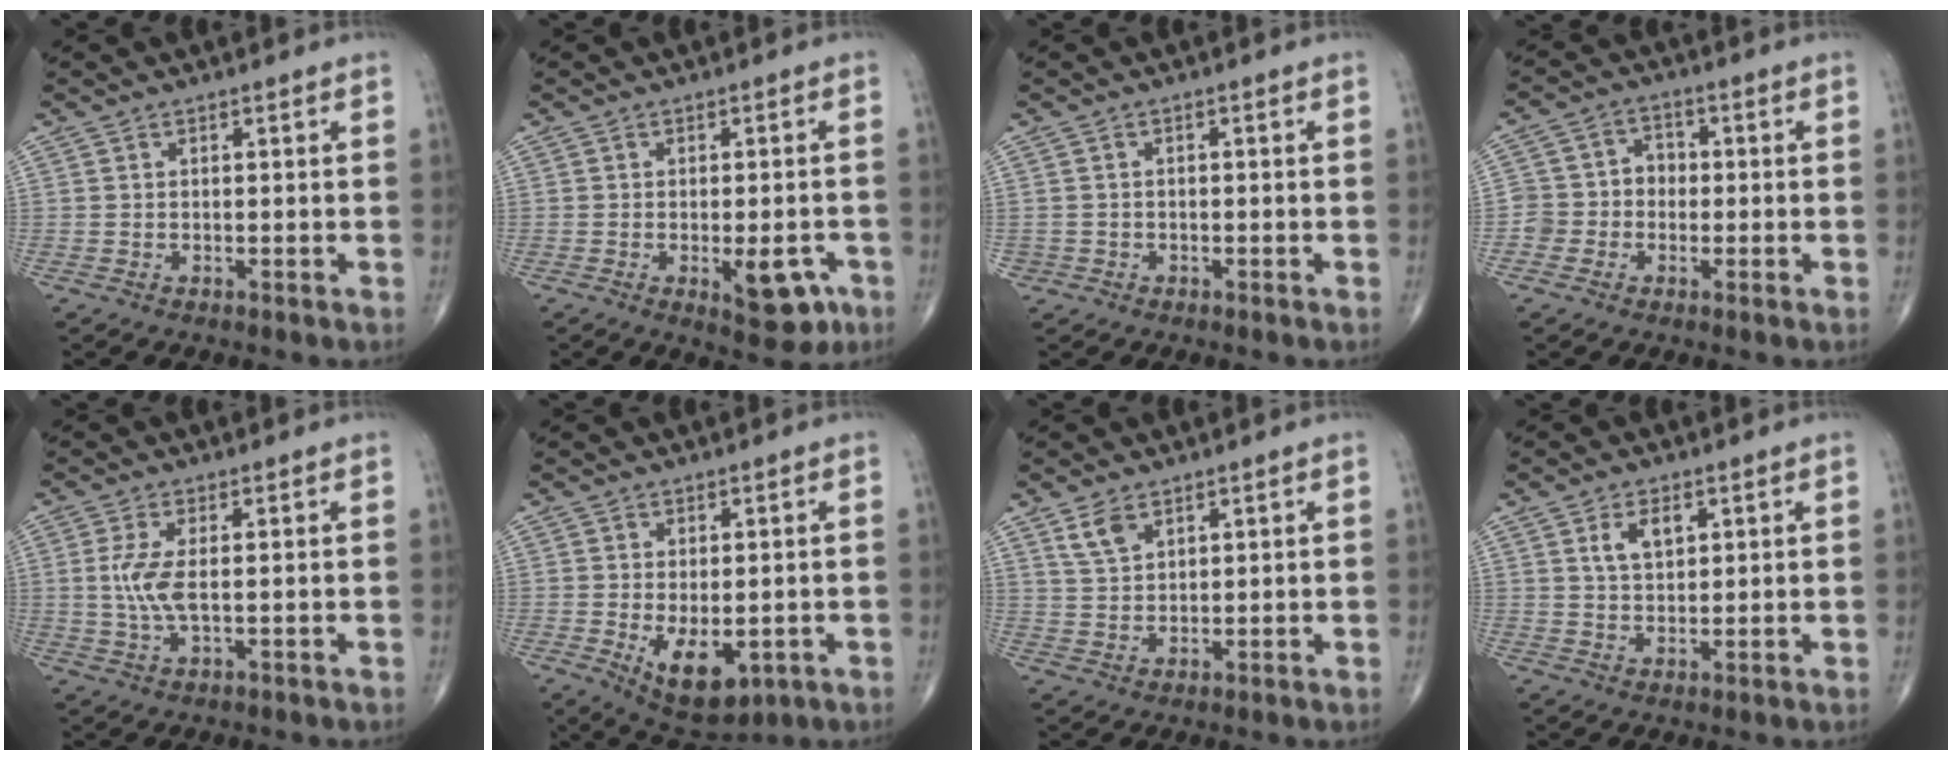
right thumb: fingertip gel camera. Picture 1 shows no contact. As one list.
[{"total": 7.6, "force": [-2.7, 3.3, 6.2], "torque": [-0.061, 0.004, -0.024]}, {"total": 1.4, "force": [-0.7, 1.2, -0.1], "torque": [0.009, 0.009, -0.014]}, {"total": 6.0, "force": [-1.5, 5.6, 1.8], "torque": [-0.004, 0.030, -0.034]}, {"total": 5.4, "force": [0.3, 1.8, 5.1], "torque": [-0.125, -0.005, 0.006]}, {"total": 9.3, "force": [-2.2, 5.0, 7.5], "torque": [-0.106, -0.013, -0.016]}, {"total": 4.3, "force": [2.7, 2.2, 2.4], "torque": [-0.040, -0.012, 0.059]}, {"total": 4.8, "force": [2.0, 2.7, 3.4], "torque": [-0.053, -0.008, 0.039]}]